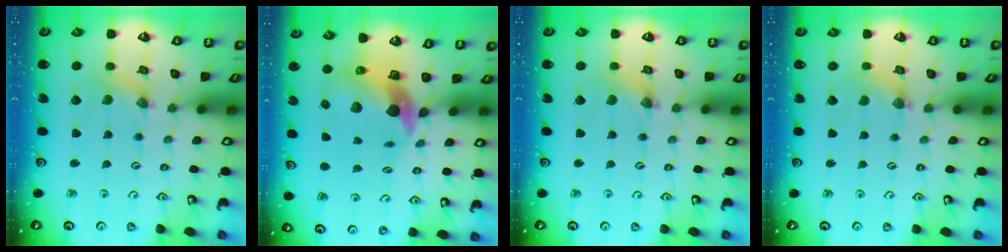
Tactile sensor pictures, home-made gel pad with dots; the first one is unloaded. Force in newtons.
{"total": 7.4, "press": 7.3, "slide": 1.1}
{"total": 0.8, "press": 0.8, "slide": 0.2}
{"total": 1.5, "press": 1.5, "slide": 0.4}